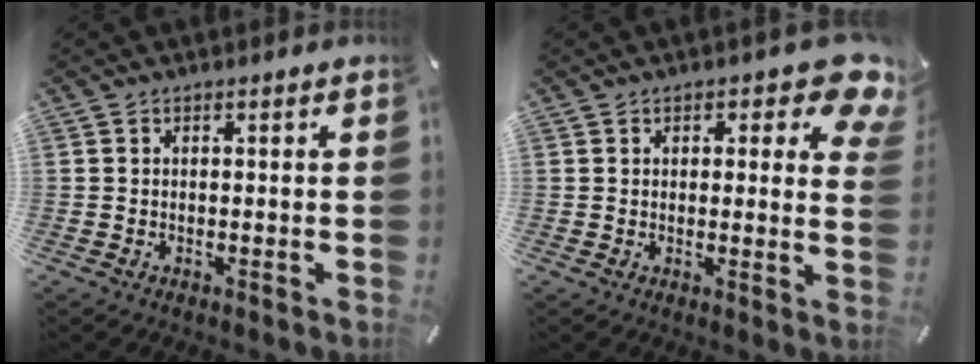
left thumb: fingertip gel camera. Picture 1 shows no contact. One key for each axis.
{"total": 8.0, "fx": 4.1, "fy": 3.6, "fz": 5.9, "tx": -0.063, "ty": -0.021, "tz": 0.064}